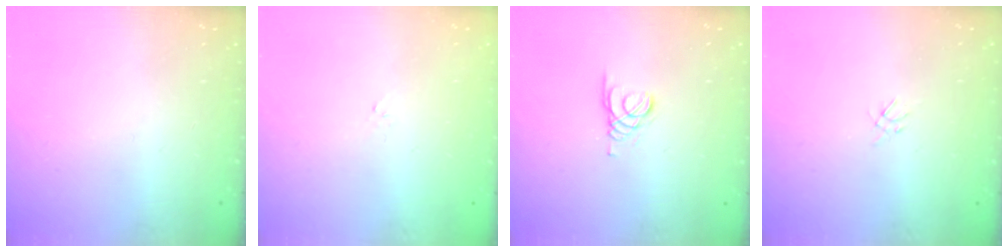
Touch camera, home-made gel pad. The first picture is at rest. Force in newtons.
{"total": 1.2, "press": 1.2, "slide": 0.4}
{"total": 1.4, "press": 1.4, "slide": 0.2}
{"total": 1.2, "press": 1.1, "slide": 0.5}